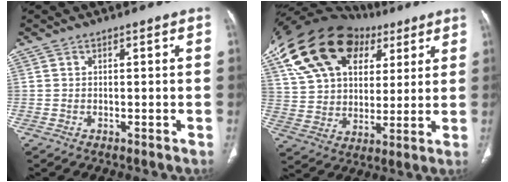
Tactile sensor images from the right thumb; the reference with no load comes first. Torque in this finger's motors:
{"motor_torque": [1.06, 3.58, 1.66, 0.40, 0.55]}